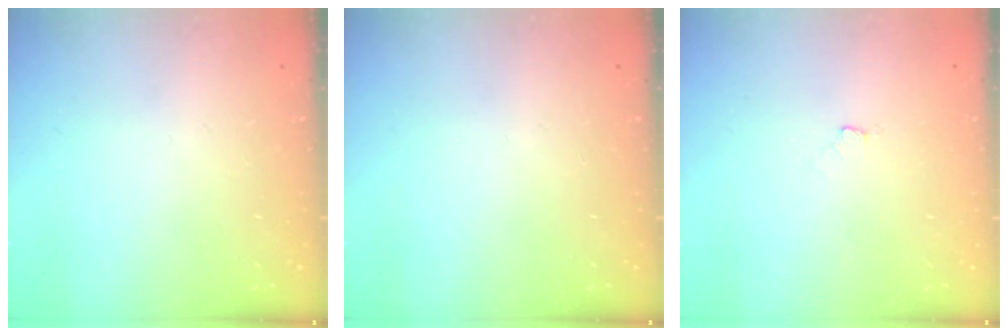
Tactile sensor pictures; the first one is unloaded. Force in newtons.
{"total": 0.0}
{"total": 4.3, "press": 2.8, "slide": 3.2}